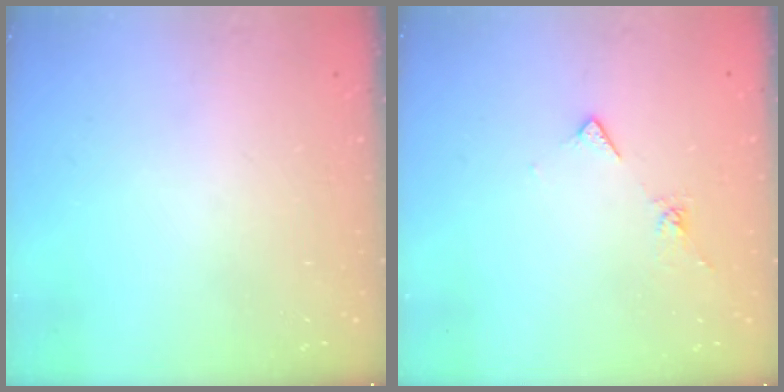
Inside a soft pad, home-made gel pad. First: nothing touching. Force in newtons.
{"total": 6.1, "press": 6.0, "slide": 1.0}